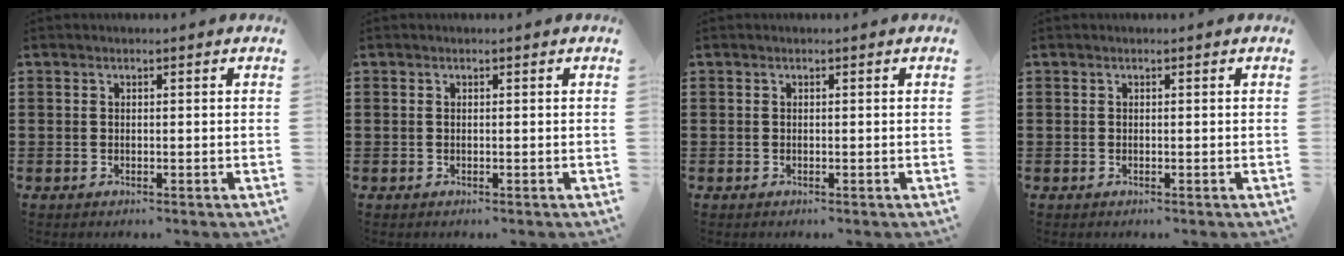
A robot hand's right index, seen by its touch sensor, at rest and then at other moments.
{"total": 0.0}
{"total": 0.0}
{"total": 0.0}